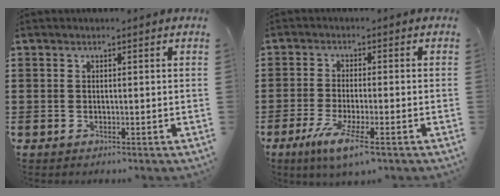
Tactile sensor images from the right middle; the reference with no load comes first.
{"total": 5.7, "force": [-3.1, 0.6, 4.7], "torque": [-0.103, -0.017, -0.057]}